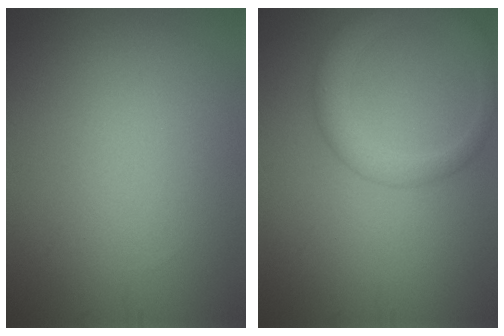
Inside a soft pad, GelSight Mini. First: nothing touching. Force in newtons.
{"total": 3.8, "press": 3.8, "slide": 0.2}